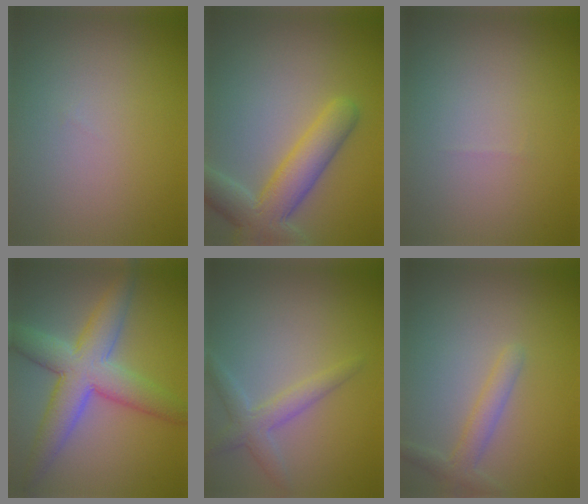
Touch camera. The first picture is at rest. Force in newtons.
{"total": 6.5, "press": 6.4, "slide": 0.5}
{"total": 0.0}
{"total": 7.2, "press": 7.2, "slide": 0.2}
{"total": 2.4, "press": 2.4, "slide": 0.1}
{"total": 2.2, "press": 2.2, "slide": 0.1}